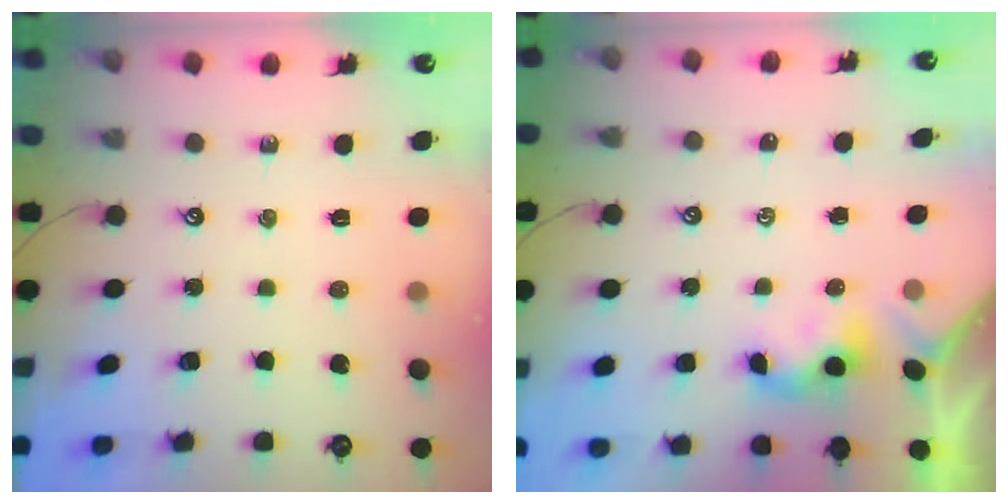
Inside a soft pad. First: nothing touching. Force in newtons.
{"total": 0.9, "press": 0.8, "slide": 0.4}